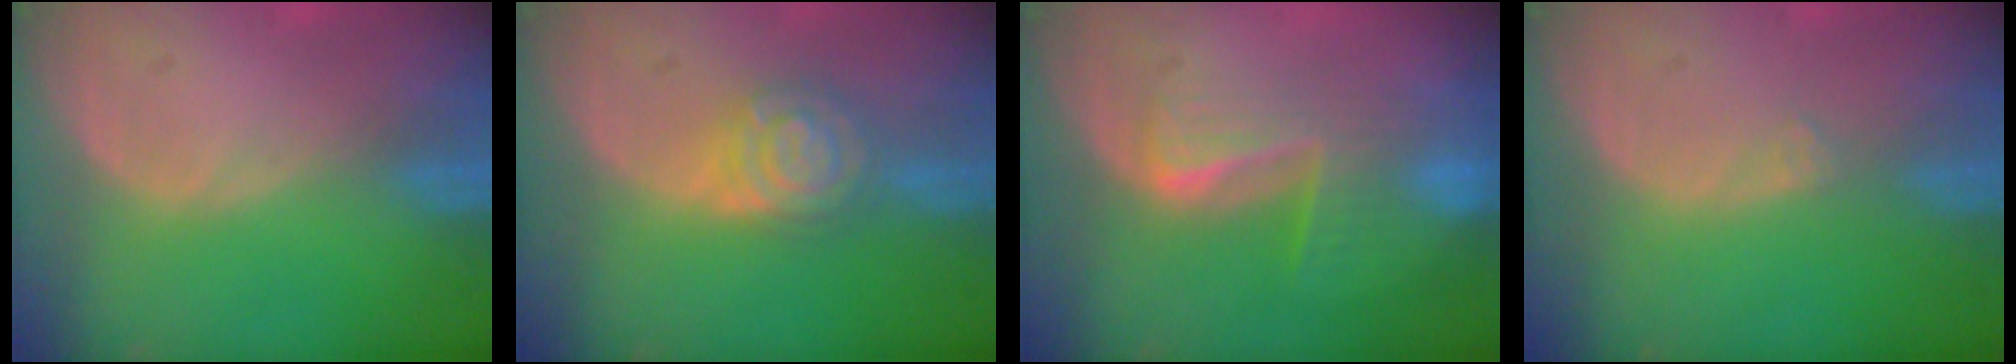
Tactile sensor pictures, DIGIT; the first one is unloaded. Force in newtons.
{"total": 6.2, "press": 6.2, "slide": 0.4}
{"total": 6.3, "press": 6.1, "slide": 1.5}
{"total": 0.6, "press": 0.5, "slide": 0.2}